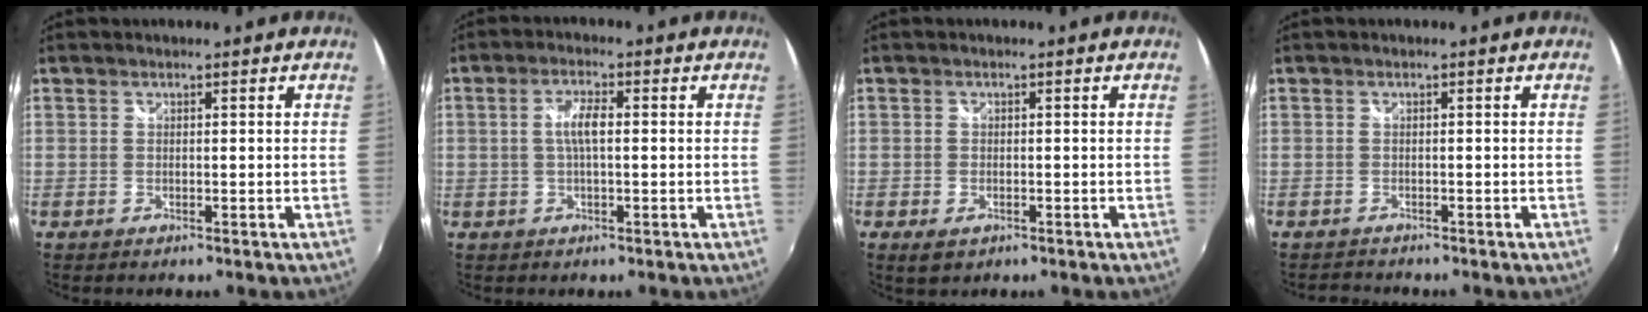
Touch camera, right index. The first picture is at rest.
{"total": 4.0, "force": [0.1, 1.0, 3.9], "torque": [-0.074, 0.004, 0.004]}
{"total": 2.7, "force": [-1.4, 1.7, 1.5], "torque": [-0.029, -0.008, -0.021]}
{"total": 2.0, "force": [-2.0, 0.4, 0.2], "torque": [-0.009, -0.010, -0.035]}